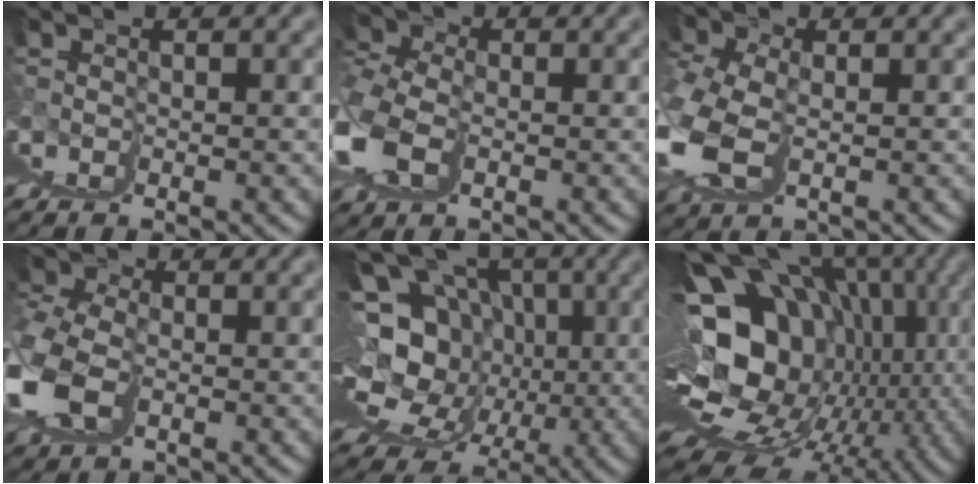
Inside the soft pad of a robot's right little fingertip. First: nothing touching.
{"total": 4.5, "force": [0.0, 3.4, 3.0], "torque": [-0.052, -0.017, 0.008]}
{"total": 3.1, "force": [1.1, 2.3, 1.8], "torque": [-0.033, -0.002, 0.024]}
{"total": 4.2, "force": [0.4, 3.1, 2.8], "torque": [-0.046, -0.017, 0.018]}
{"total": 11.8, "force": [3.2, 6.5, 9.2], "torque": [-0.140, -0.006, 0.069]}
{"total": 17.4, "force": [0.7, 8.0, 15.5], "torque": [-0.213, -0.013, 0.047]}